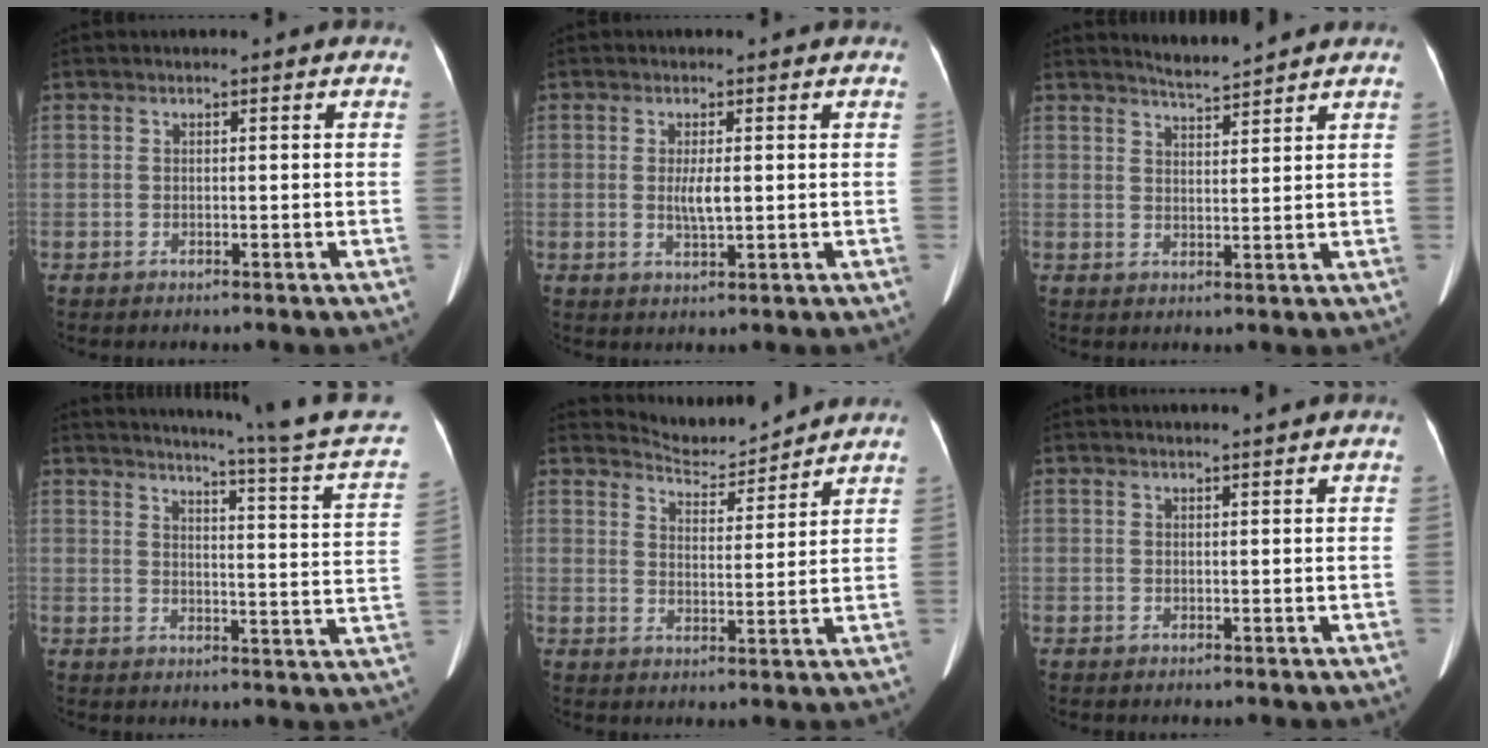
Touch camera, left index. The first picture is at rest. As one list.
[{"total": 2.8, "force": [0.2, 0.4, 2.8], "torque": [-0.056, -0.005, 0.006]}, {"total": 3.4, "force": [3.3, -0.6, 0.4], "torque": [-0.012, -0.001, 0.061]}, {"total": 17.0, "force": [15.1, -2.7, 7.2], "torque": [-0.112, -0.084, 0.172]}, {"total": 6.4, "force": [6.3, 0.1, -0.3], "torque": [-0.007, -0.003, 0.106]}, {"total": 1.6, "force": [1.4, -0.3, 0.8], "torque": [-0.009, 0.009, 0.024]}]